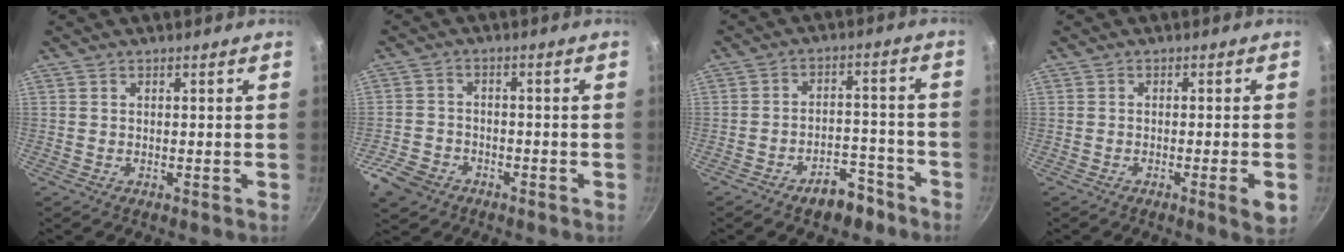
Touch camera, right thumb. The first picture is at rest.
{"total": 6.7, "force": [-3.9, 4.8, 2.6], "torque": [-0.047, 0.031, -0.073]}
{"total": 7.7, "force": [-5.4, 4.0, 3.8], "torque": [-0.029, 0.057, -0.072]}
{"total": 3.9, "force": [-1.4, 0.5, 3.6], "torque": [-0.053, 0.003, -0.021]}